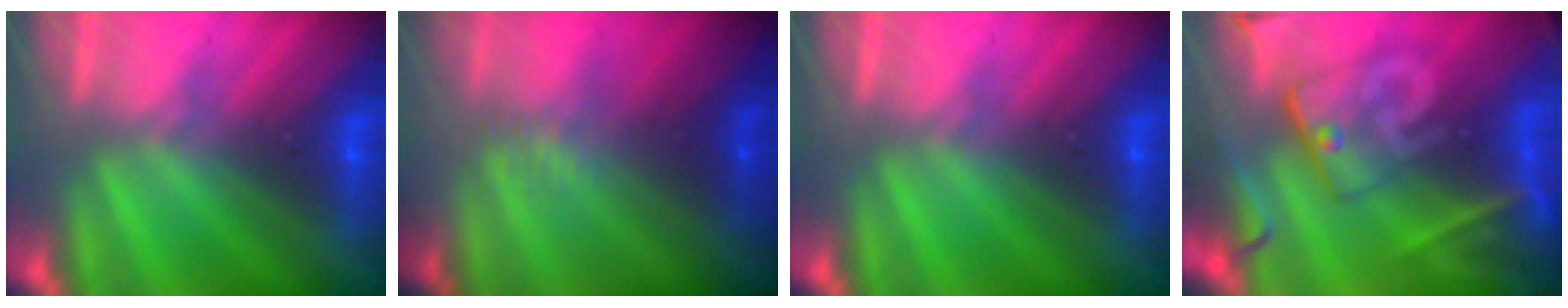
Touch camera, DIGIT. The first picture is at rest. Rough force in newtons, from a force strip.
{"total": 2.4}
{"total": 0.0}
{"total": 9.1}